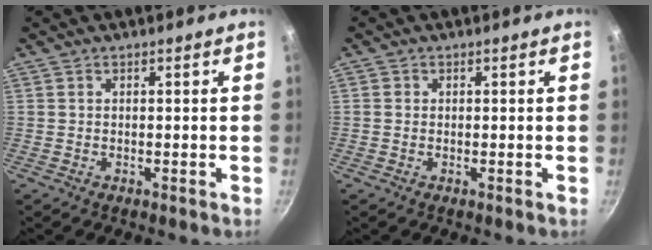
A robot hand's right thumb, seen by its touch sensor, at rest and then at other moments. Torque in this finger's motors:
{"motor_torque": [-0.54, 0.30, -0.36, 0.26, 0.05]}